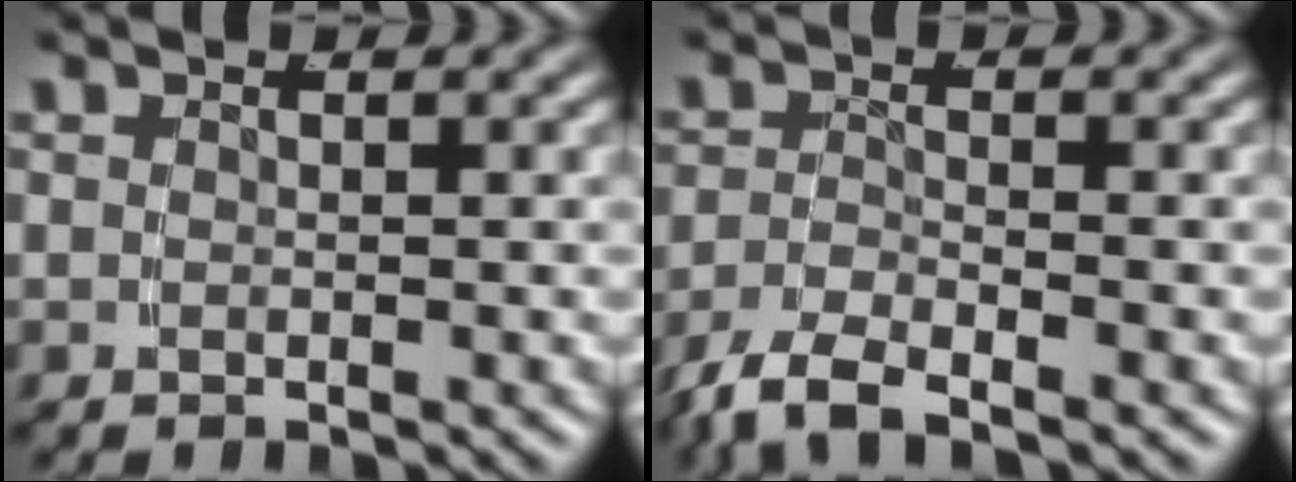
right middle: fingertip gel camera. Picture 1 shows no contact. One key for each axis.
{"total": 4.2, "fx": -3.4, "fy": 1.0, "fz": 2.3, "tx": -0.046, "ty": -0.012, "tz": -0.048}